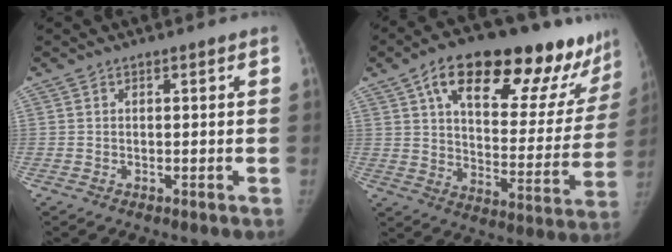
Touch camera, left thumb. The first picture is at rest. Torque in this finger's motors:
{"motor_torque": [2.48, 2.53, 1.32, -1.45, 0.42]}